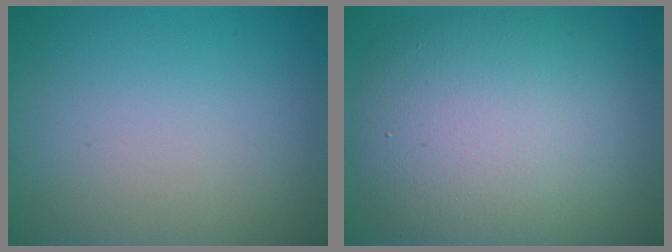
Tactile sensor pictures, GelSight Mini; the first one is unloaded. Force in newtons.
{"total": 10.7, "press": 10.7, "slide": 1.1}